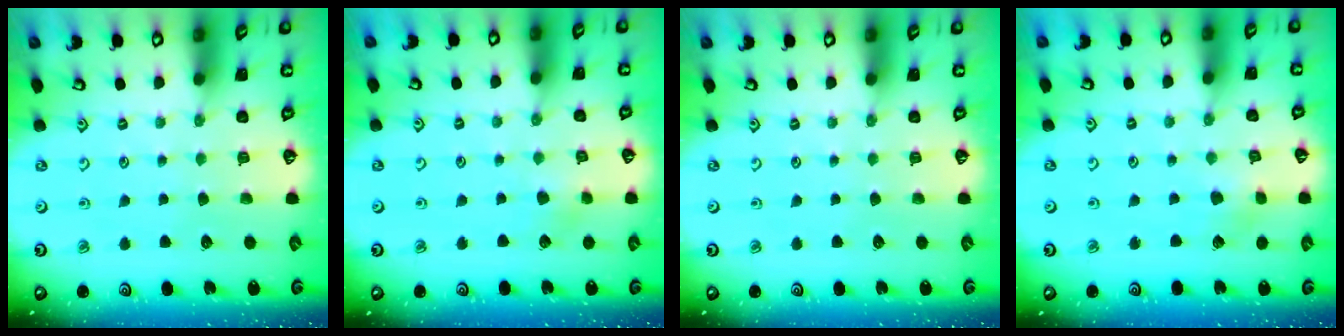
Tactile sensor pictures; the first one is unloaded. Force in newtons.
{"total": 4.8, "press": 4.8, "slide": 0.6}
{"total": 0.0}
{"total": 3.2, "press": 3.1, "slide": 0.6}